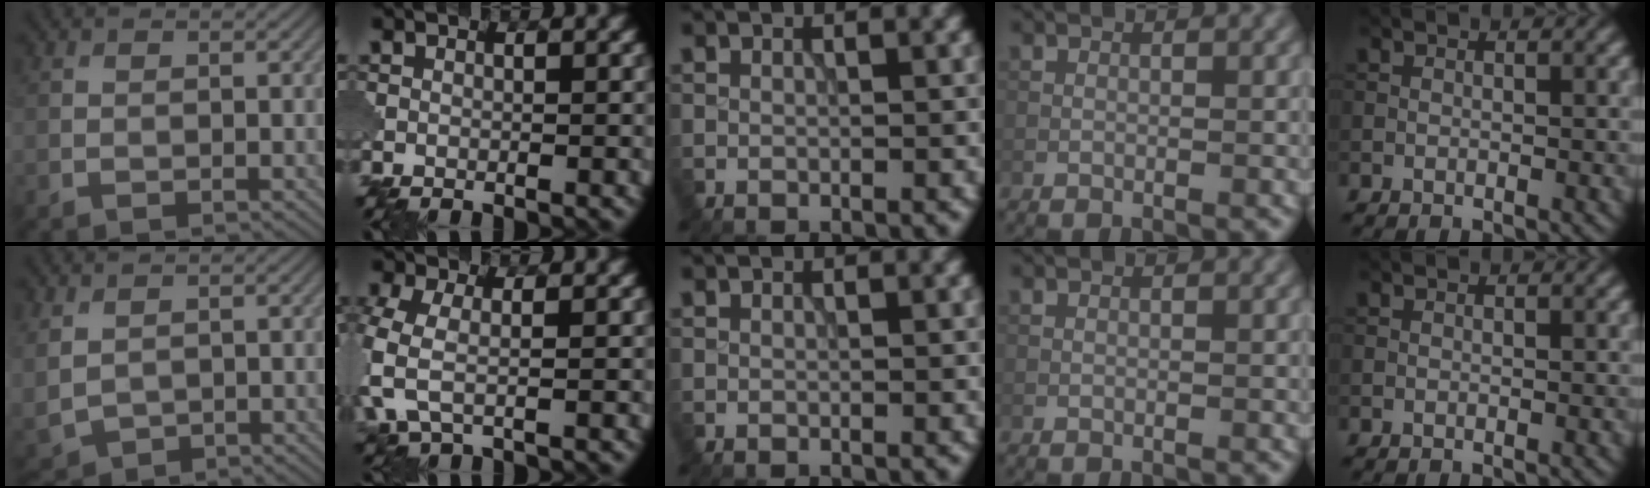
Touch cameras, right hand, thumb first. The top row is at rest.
{"thumb": {"total": 3.9, "force": [1.0, 2.9, 2.4], "torque": [-0.083, -0.012, 0.025]}, "index": {"total": 4.8, "force": [-1.2, 2.6, 3.8], "torque": [-0.110, -0.003, -0.031]}}